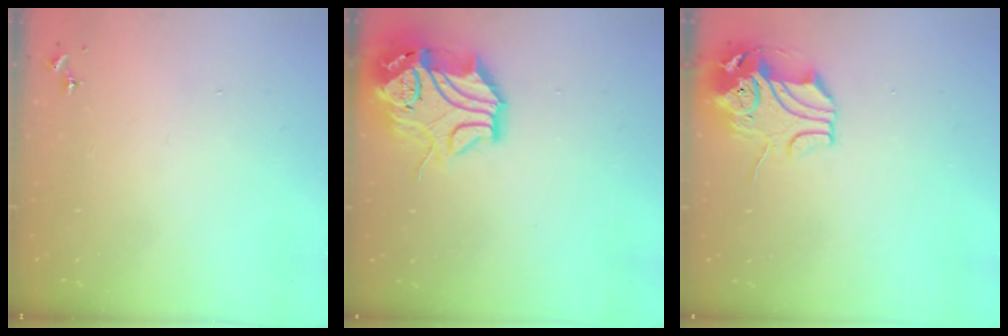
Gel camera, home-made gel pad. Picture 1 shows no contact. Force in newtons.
{"total": 15.5, "press": 15.3, "slide": 2.3}
{"total": 10.6, "press": 10.5, "slide": 1.9}